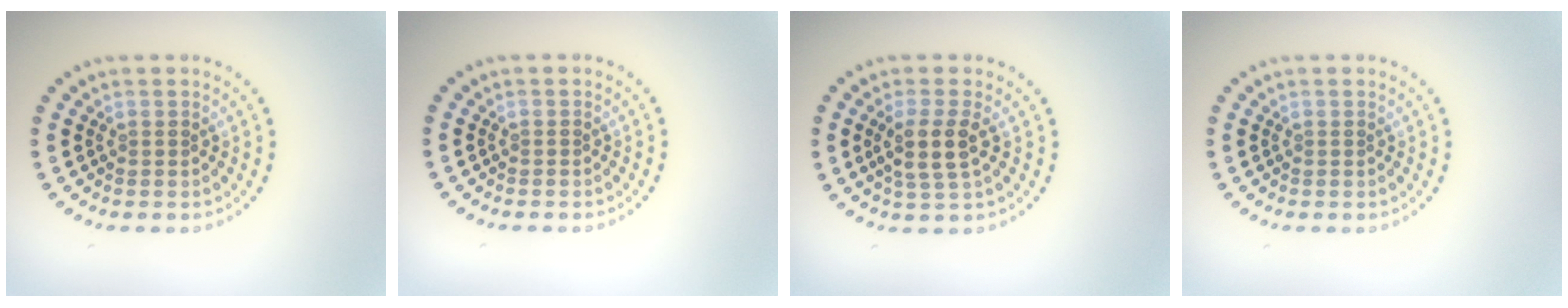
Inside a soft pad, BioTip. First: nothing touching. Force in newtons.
{"total": 0.0}
{"total": 2.9, "press": 2.5, "slide": 1.4}
{"total": 0.0}